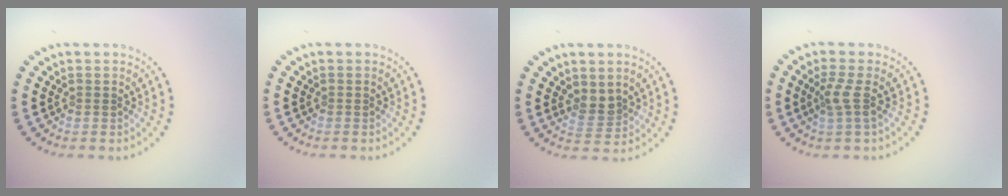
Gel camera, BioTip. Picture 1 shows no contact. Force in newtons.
{"total": 0.0}
{"total": 2.0, "press": 1.5, "slide": 1.3}
{"total": 1.9, "press": 1.5, "slide": 1.3}